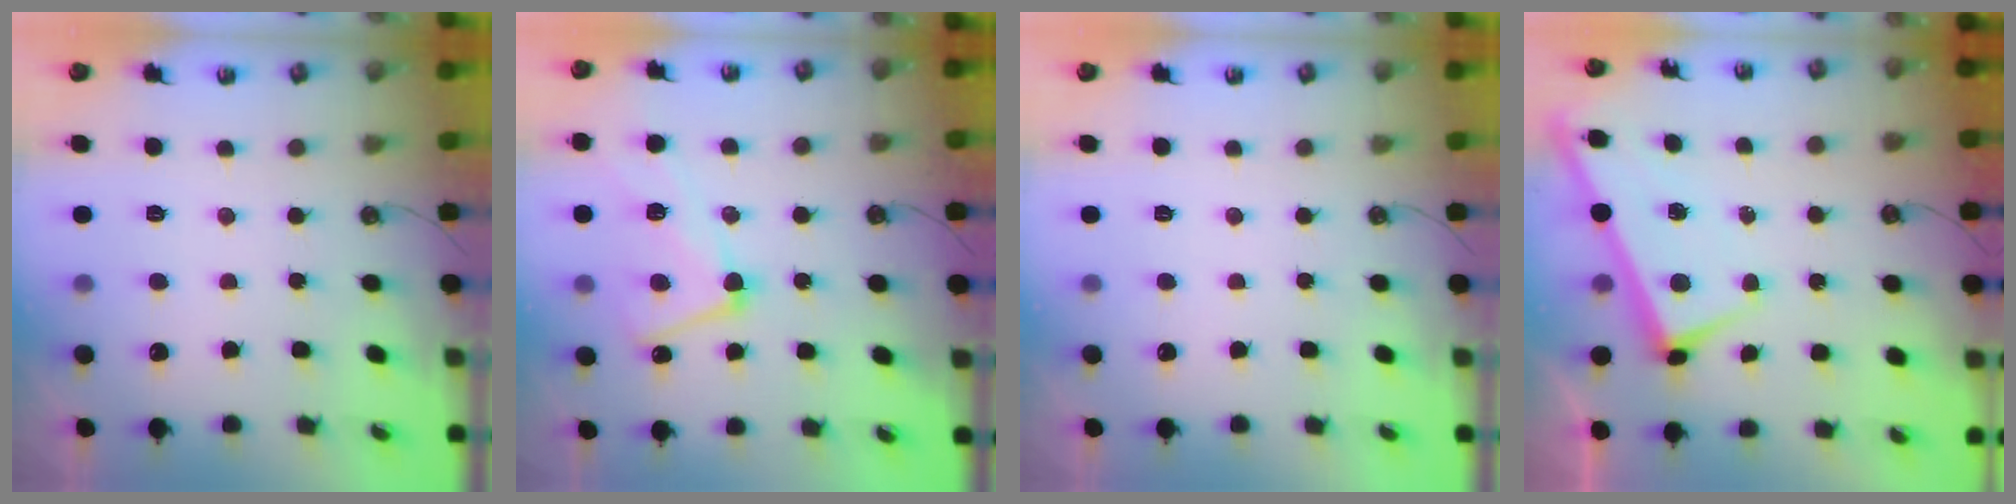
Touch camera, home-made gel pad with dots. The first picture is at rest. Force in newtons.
{"total": 8.1, "press": 8.0, "slide": 1.3}
{"total": 0.0}
{"total": 1.0, "press": 1.0, "slide": 0.0}